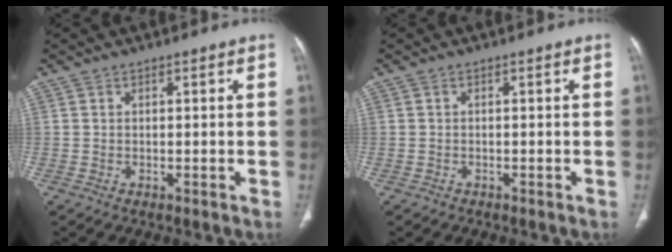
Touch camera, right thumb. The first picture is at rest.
{"total": 0.6, "force": [-0.4, 0.5, -0.1], "torque": [-0.007, 0.003, -0.007]}